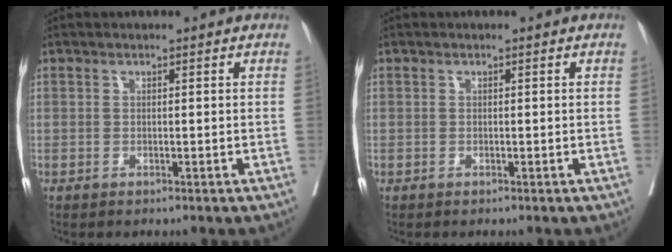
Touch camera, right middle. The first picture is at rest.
{"total": 0.0}